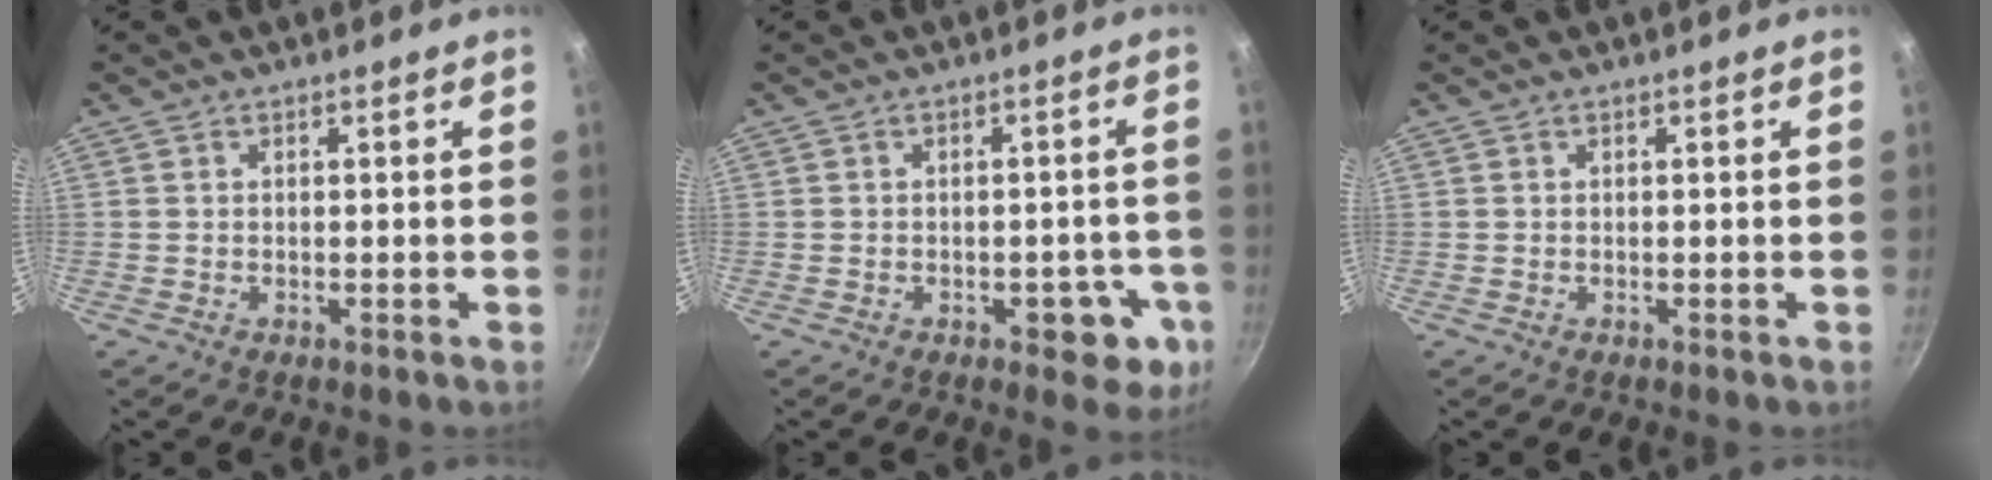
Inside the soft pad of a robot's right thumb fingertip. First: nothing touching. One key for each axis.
{"total": 7.5, "fx": -2.7, "fy": 4.3, "fz": 5.5, "tx": -0.029, "ty": 0.016, "tz": -0.028}
{"total": 0.0}